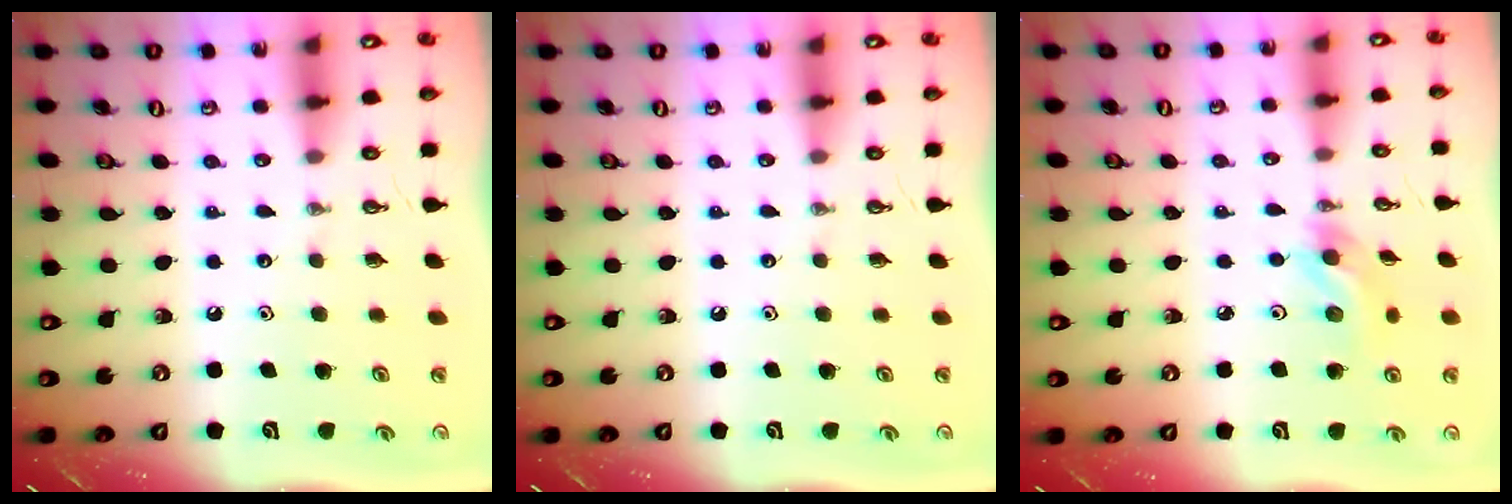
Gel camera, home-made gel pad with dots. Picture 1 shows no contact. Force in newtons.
{"total": 0.0}
{"total": 8.5, "press": 8.2, "slide": 2.2}